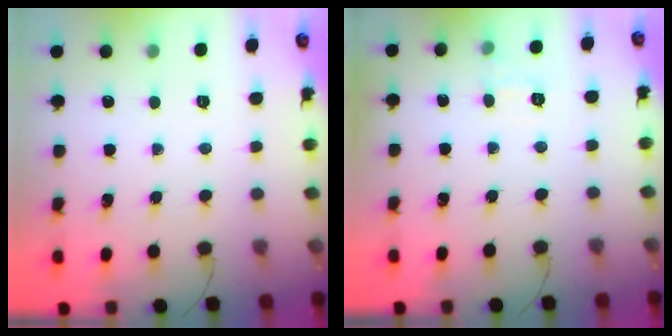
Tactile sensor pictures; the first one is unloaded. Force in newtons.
{"total": 5.3, "press": 5.1, "slide": 1.6}